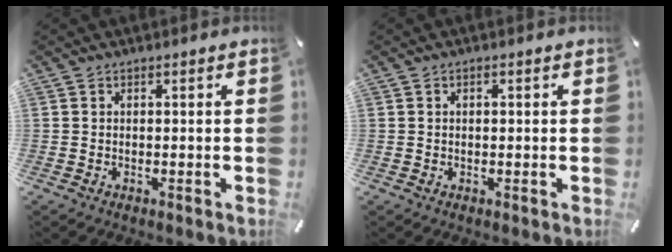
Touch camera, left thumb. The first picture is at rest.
{"total": 0.9, "force": [0.0, 0.5, 0.8], "torque": [-0.014, 0.002, 0.000]}